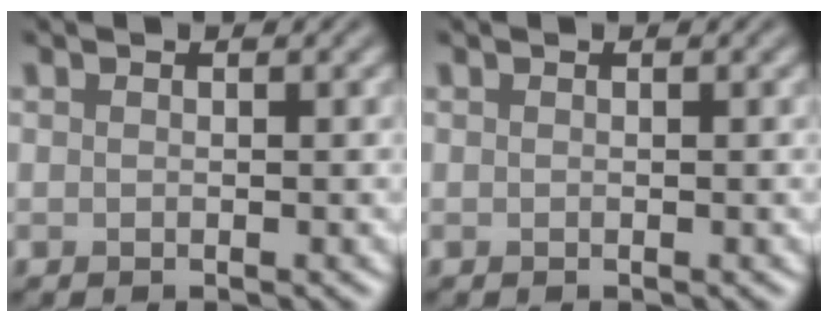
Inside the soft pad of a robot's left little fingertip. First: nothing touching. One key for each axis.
{"total": 0.0}